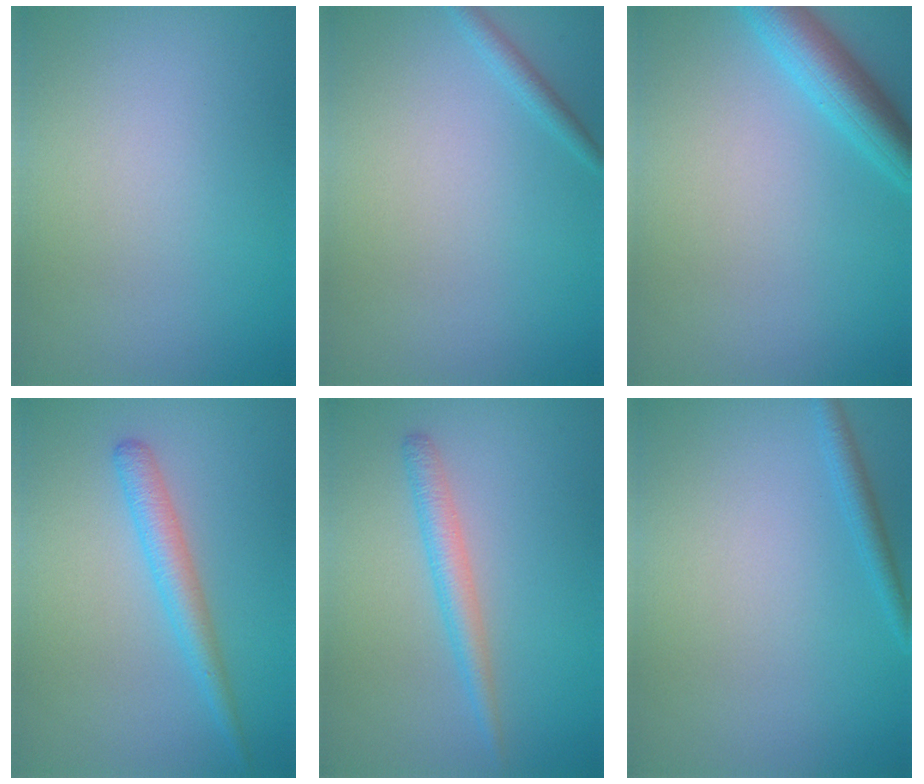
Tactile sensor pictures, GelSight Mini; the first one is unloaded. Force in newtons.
{"total": 1.1, "press": 1.1, "slide": 0.1}
{"total": 4.2, "press": 4.2, "slide": 0.2}
{"total": 2.7, "press": 2.6, "slide": 0.1}
{"total": 2.2, "press": 2.2, "slide": 0.1}
{"total": 1.5, "press": 1.5, "slide": 0.1}